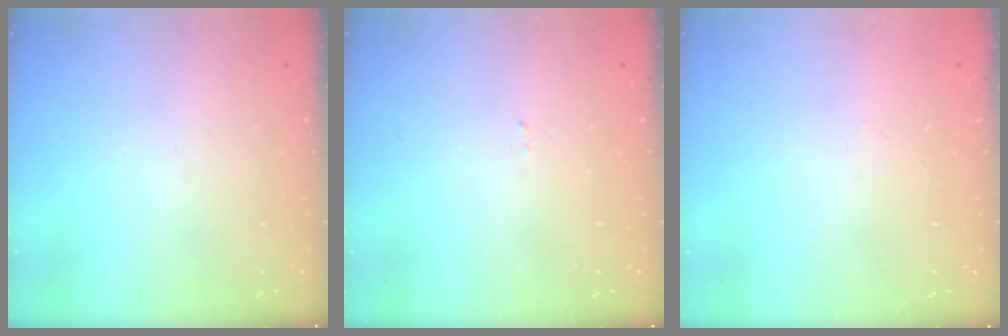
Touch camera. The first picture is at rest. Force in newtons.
{"total": 1.6, "press": 1.6, "slide": 0.1}
{"total": 0.0}